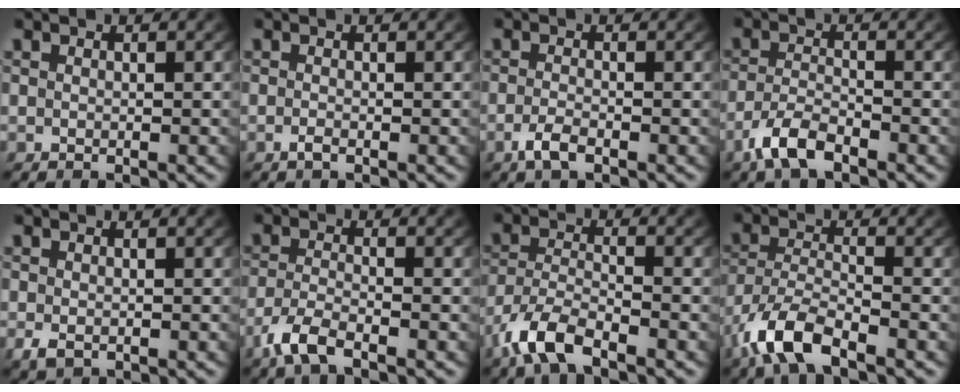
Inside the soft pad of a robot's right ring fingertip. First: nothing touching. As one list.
[{"total": 0.7, "force": [-0.6, 0.0, 0.4], "torque": [-0.012, -0.006, -0.009]}, {"total": 2.0, "force": [-1.6, 0.4, 1.2], "torque": [-0.033, -0.012, -0.025]}, {"total": 3.3, "force": [-2.5, 1.1, 1.9], "torque": [-0.044, -0.010, -0.040]}, {"total": 1.5, "force": [-0.8, 0.9, 0.9], "torque": [-0.030, -0.016, -0.002]}, {"total": 3.1, "force": [-2.3, 0.8, 1.9], "torque": [-0.048, -0.010, -0.038]}, {"total": 4.0, "force": [-3.0, 1.4, 2.4], "torque": [-0.057, -0.015, -0.048]}, {"total": 4.2, "force": [-2.8, 1.4, 2.8], "torque": [-0.073, -0.023, -0.041]}]